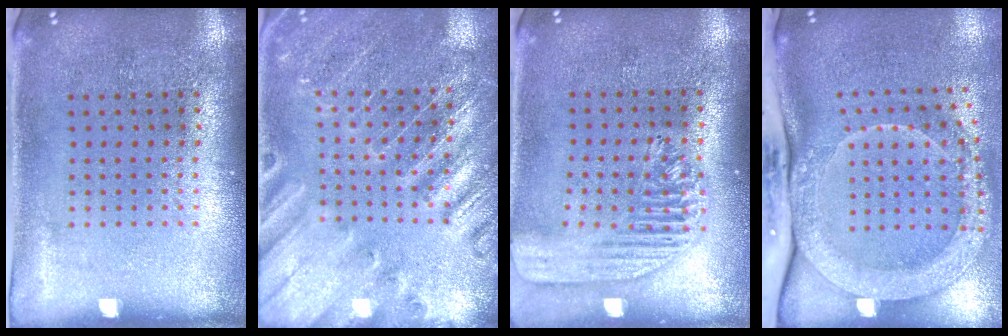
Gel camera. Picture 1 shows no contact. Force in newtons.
{"total": 2.6, "press": 2.6, "slide": 0.2}
{"total": 1.8, "press": 1.6, "slide": 0.7}
{"total": 2.7, "press": 2.3, "slide": 1.5}